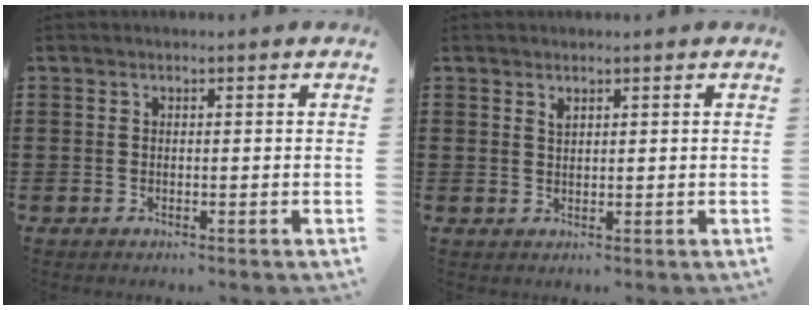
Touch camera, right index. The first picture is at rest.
{"total": 1.0, "force": [0.8, 0.4, 0.5], "torque": [-0.011, 0.001, 0.015]}